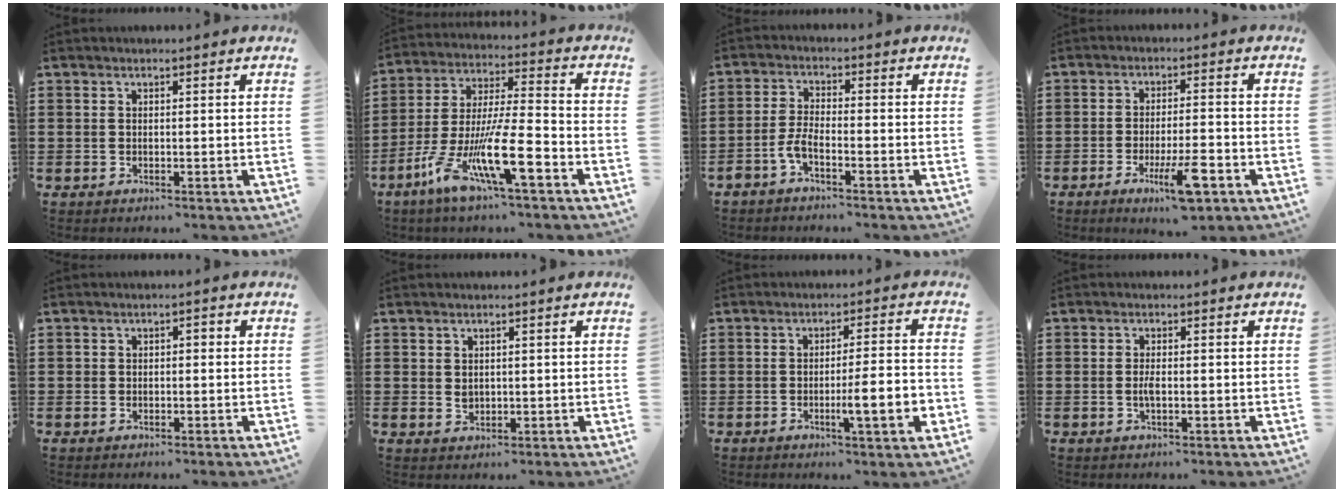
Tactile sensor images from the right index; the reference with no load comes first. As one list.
[{"total": 14.7, "force": [-7.7, 2.5, 12.2], "torque": [-0.252, -0.006, -0.140]}, {"total": 3.4, "force": [-2.3, 0.7, 2.4], "torque": [-0.064, -0.003, -0.049]}, {"total": 7.7, "force": [-3.8, 1.2, 6.6], "torque": [-0.120, -0.010, -0.064]}, {"total": 1.1, "force": [-0.6, 0.8, 0.6], "torque": [-0.014, -0.001, -0.013]}, {"total": 1.4, "force": [0.5, 1.1, 0.7], "torque": [-0.016, 0.005, 0.009]}, {"total": 7.6, "force": [-2.3, 0.7, 7.2], "torque": [-0.106, -0.009, -0.039]}, {"total": 1.8, "force": [-0.5, 0.5, 1.7], "torque": [-0.040, -0.003, -0.011]}]